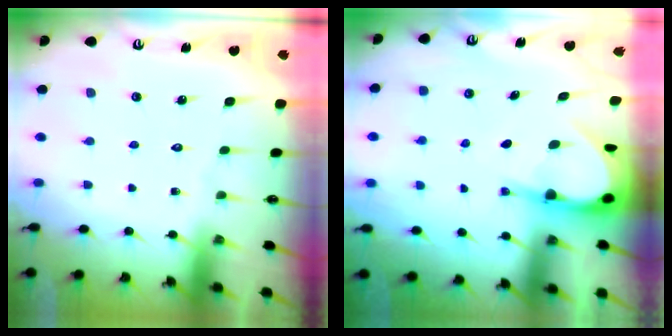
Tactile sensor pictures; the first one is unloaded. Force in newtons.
{"total": 6.0, "press": 6.0, "slide": 0.6}